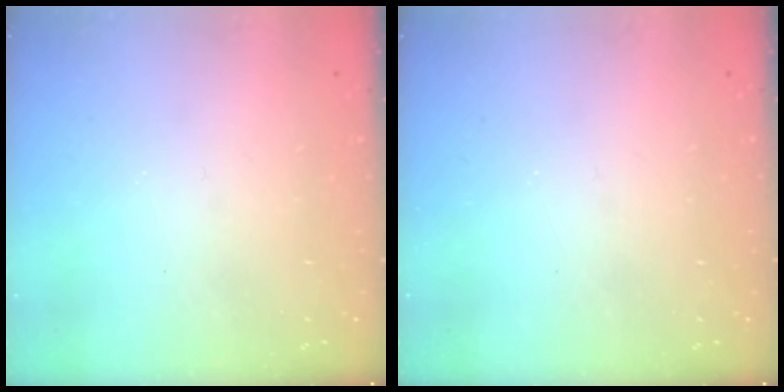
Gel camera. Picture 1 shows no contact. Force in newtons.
{"total": 0.0}